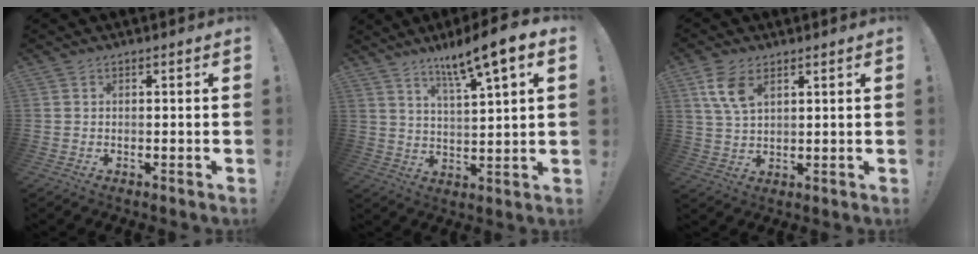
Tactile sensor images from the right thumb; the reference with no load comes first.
{"total": 10.7, "force": [7.1, 0.5, 7.9], "torque": [-0.129, -0.043, 0.112]}
{"total": 8.1, "force": [4.1, 4.5, 5.4], "torque": [-0.105, -0.010, 0.078]}